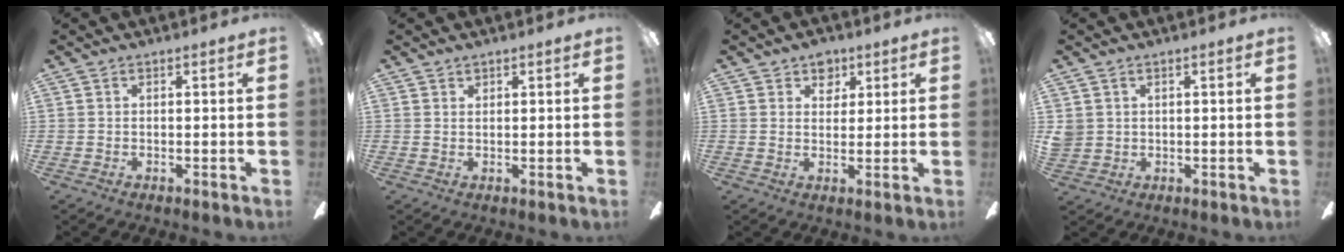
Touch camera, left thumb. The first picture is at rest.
{"total": 1.0, "force": [0.9, 0.4, 0.0], "torque": [-0.001, -0.001, 0.017]}
{"total": 5.1, "force": [3.5, 3.4, 1.6], "torque": [-0.011, -0.011, 0.059]}
{"total": 2.9, "force": [1.2, 2.6, 0.4], "torque": [-0.013, 0.006, 0.024]}